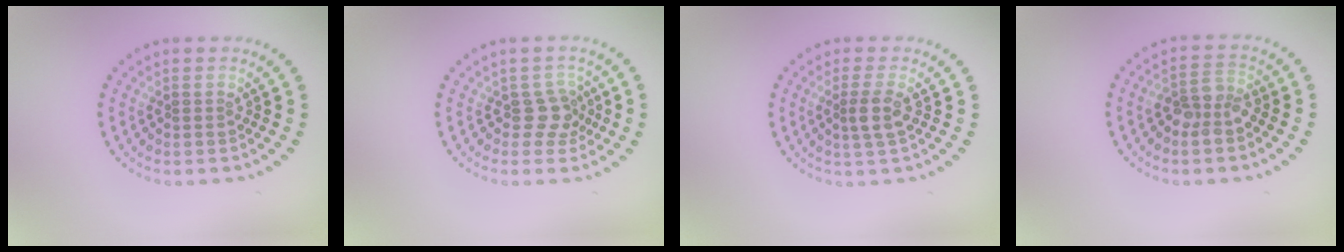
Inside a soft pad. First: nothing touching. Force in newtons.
{"total": 2.1, "press": 1.7, "slide": 1.2}
{"total": 2.0, "press": 1.6, "slide": 1.1}
{"total": 2.7, "press": 2.3, "slide": 1.4}